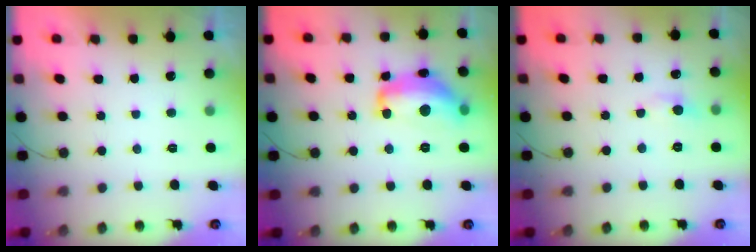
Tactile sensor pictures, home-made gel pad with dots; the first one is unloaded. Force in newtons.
{"total": 15.3, "press": 15.3, "slide": 0.8}
{"total": 3.9, "press": 3.8, "slide": 0.5}